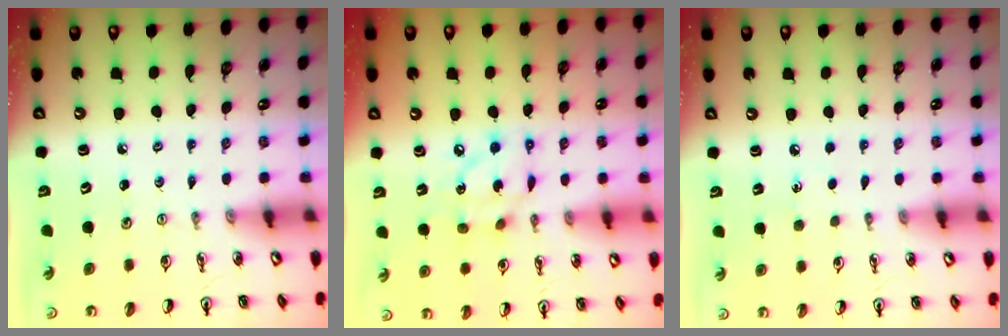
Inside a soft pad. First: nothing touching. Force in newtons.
{"total": 10.6, "press": 10.6, "slide": 0.6}
{"total": 3.7, "press": 3.6, "slide": 0.5}